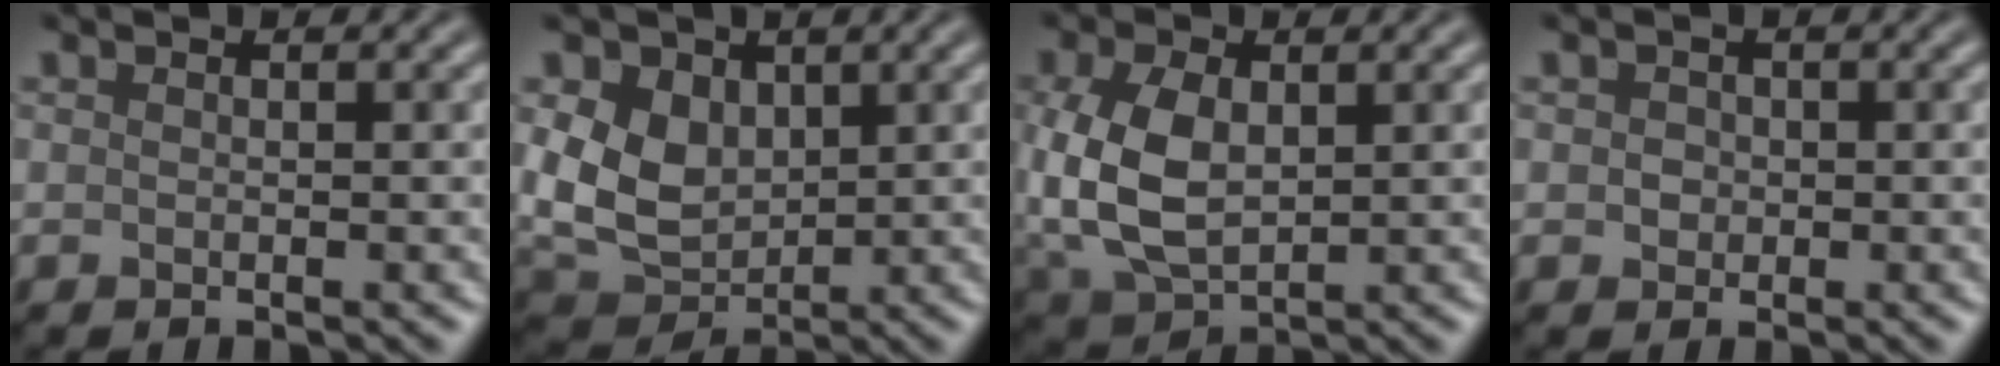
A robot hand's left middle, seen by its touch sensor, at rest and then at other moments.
{"total": 6.6, "force": [1.2, 4.8, 4.3], "torque": [-0.108, 0.000, 0.021]}
{"total": 7.4, "force": [0.3, 4.7, 5.7], "torque": [-0.150, 0.001, 0.011]}
{"total": 1.9, "force": [0.5, 1.5, 0.9], "torque": [-0.001, 0.020, -0.007]}